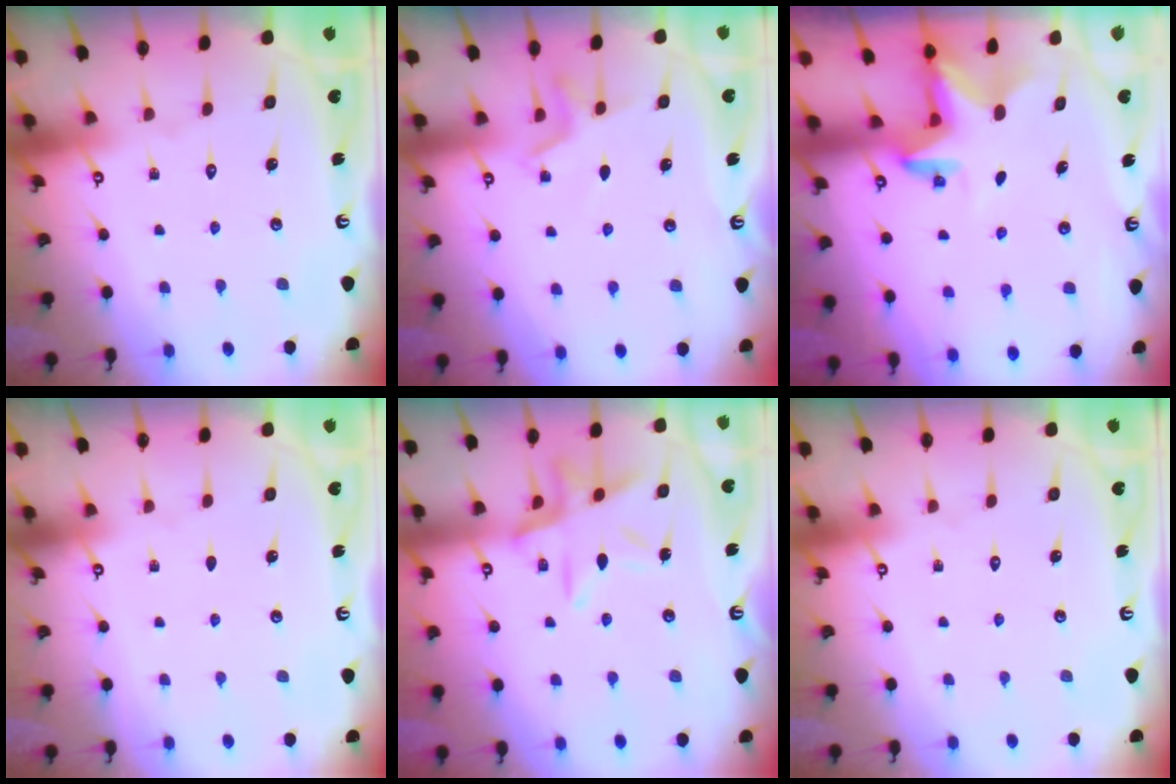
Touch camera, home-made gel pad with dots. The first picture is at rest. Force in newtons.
{"total": 6.2, "press": 5.9, "slide": 2.0}
{"total": 2.8, "press": 2.8, "slide": 0.2}
{"total": 0.0}
{"total": 12.8, "press": 12.7, "slide": 1.2}
{"total": 0.0}